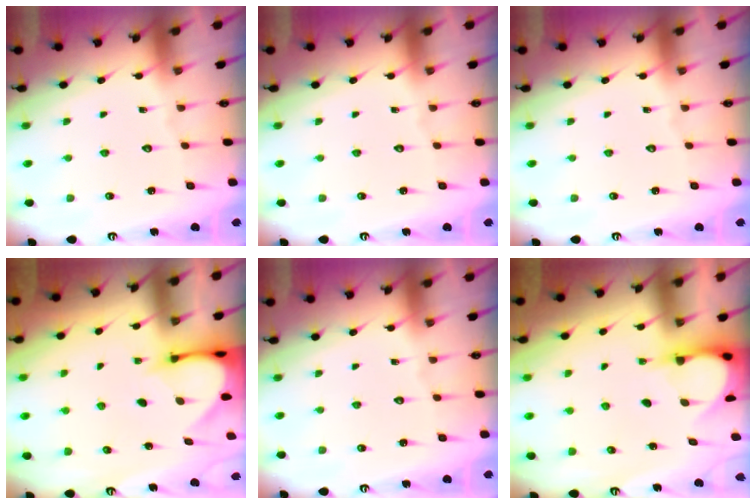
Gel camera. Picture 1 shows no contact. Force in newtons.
{"total": 0.0}
{"total": 0.0}
{"total": 4.3, "press": 4.2, "slide": 0.5}
{"total": 0.0}
{"total": 3.8, "press": 3.8, "slide": 0.4}